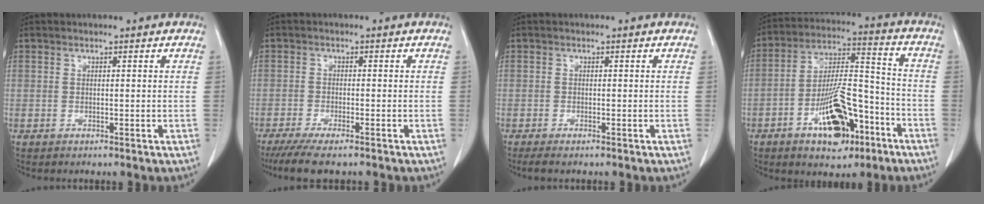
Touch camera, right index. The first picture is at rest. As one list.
[{"total": 7.6, "force": [-6.1, 0.9, 4.5], "torque": [-0.068, -0.017, -0.097]}, {"total": 2.6, "force": [-2.1, 0.3, 1.5], "torque": [-0.022, -0.008, -0.030]}, {"total": 14.3, "force": [-7.1, 5.3, 11.2], "torque": [-0.198, 0.014, -0.110]}]